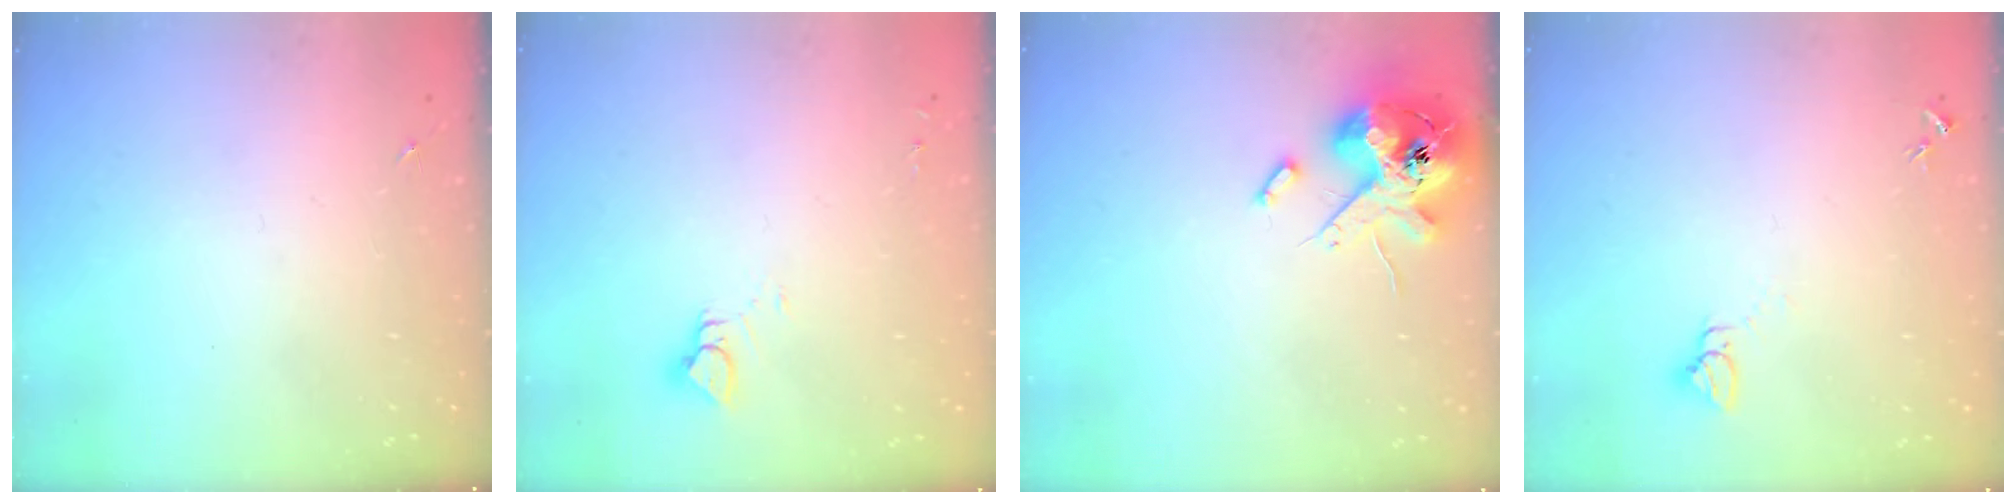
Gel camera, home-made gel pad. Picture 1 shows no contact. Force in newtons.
{"total": 4.0, "press": 4.0, "slide": 0.3}
{"total": 14.9, "press": 14.7, "slide": 2.3}
{"total": 2.8, "press": 2.8, "slide": 0.1}